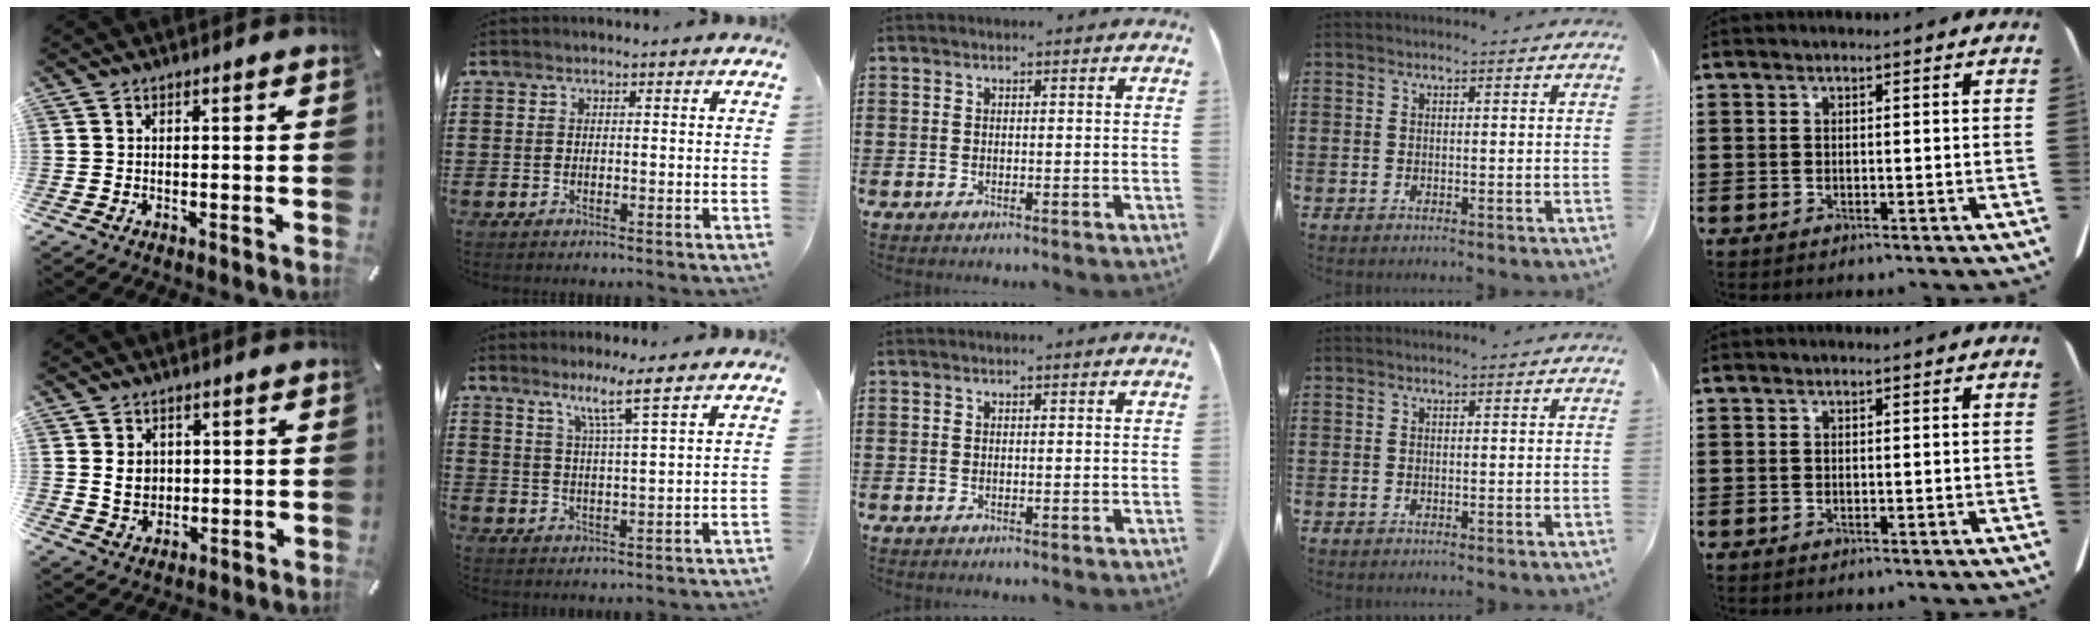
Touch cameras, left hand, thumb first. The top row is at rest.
{"thumb": {"total": 4.8, "force": [0.8, 4.3, 2.0], "torque": [-0.038, -0.001, 0.010]}, "index": {"total": 5.5, "force": [4.0, -0.8, 3.7], "torque": [-0.077, -0.012, 0.065]}}